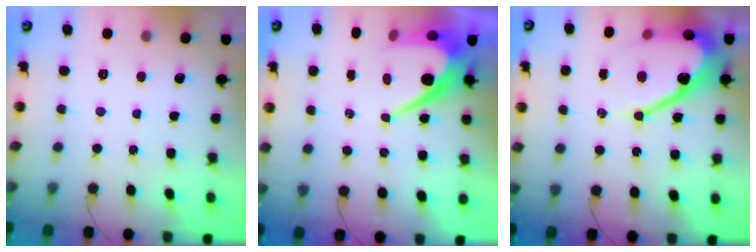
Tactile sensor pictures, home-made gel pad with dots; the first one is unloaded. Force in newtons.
{"total": 9.6, "press": 9.6, "slide": 0.7}
{"total": 15.5, "press": 15.4, "slide": 1.5}